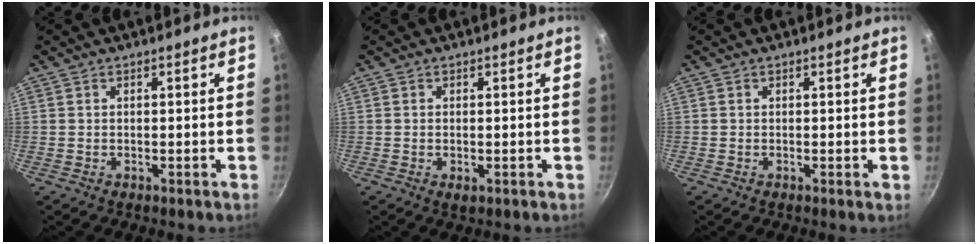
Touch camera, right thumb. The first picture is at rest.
{"total": 1.4, "force": [-0.4, 0.6, 1.2], "torque": [-0.023, -0.003, -0.006]}
{"total": 0.7, "force": [0.0, 0.1, 0.7], "torque": [-0.014, -0.004, -0.002]}